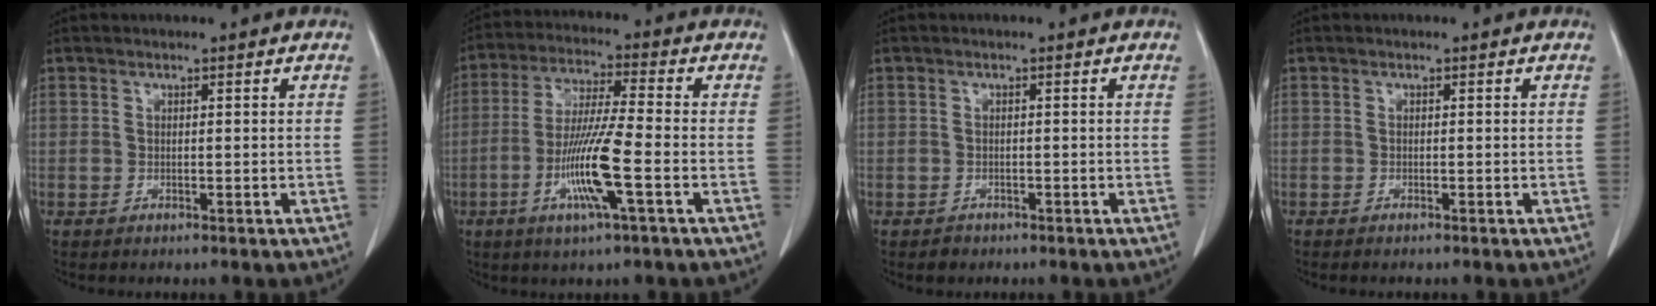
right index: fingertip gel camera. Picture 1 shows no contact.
{"total": 10.8, "force": [-3.6, -0.2, 10.2], "torque": [-0.202, -0.011, -0.073]}
{"total": 1.2, "force": [-0.9, 0.9, 0.0], "torque": [-0.005, 0.001, -0.013]}
{"total": 0.7, "force": [-0.6, 0.1, 0.2], "torque": [-0.010, -0.002, -0.009]}